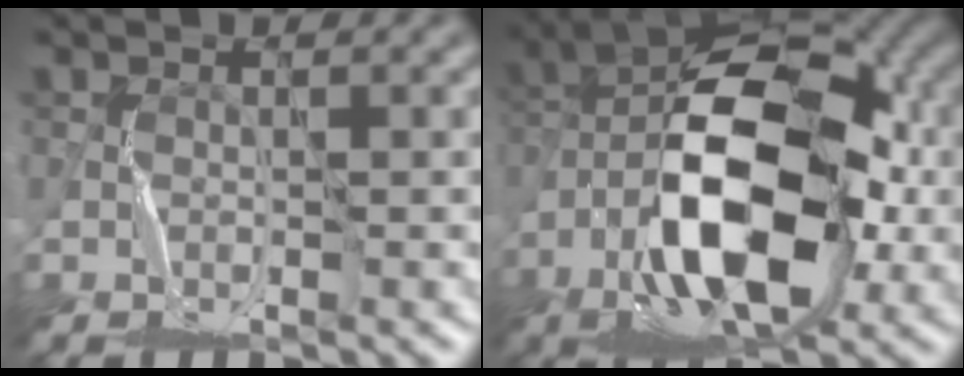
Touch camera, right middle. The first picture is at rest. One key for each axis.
{"total": 14.1, "fx": -3.4, "fy": 7.1, "fz": 11.7, "tx": -0.199, "ty": 0.014, "tz": -0.073}